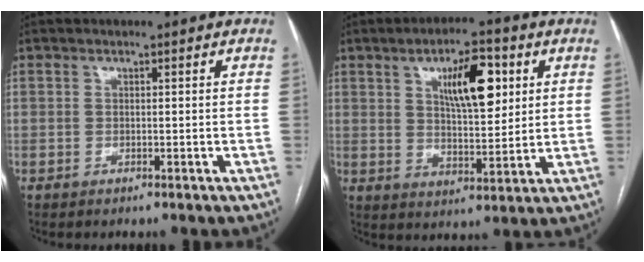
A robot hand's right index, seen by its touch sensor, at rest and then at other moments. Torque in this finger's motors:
{"motor_torque": [1.13, 1.01, 0.45, 0.11]}